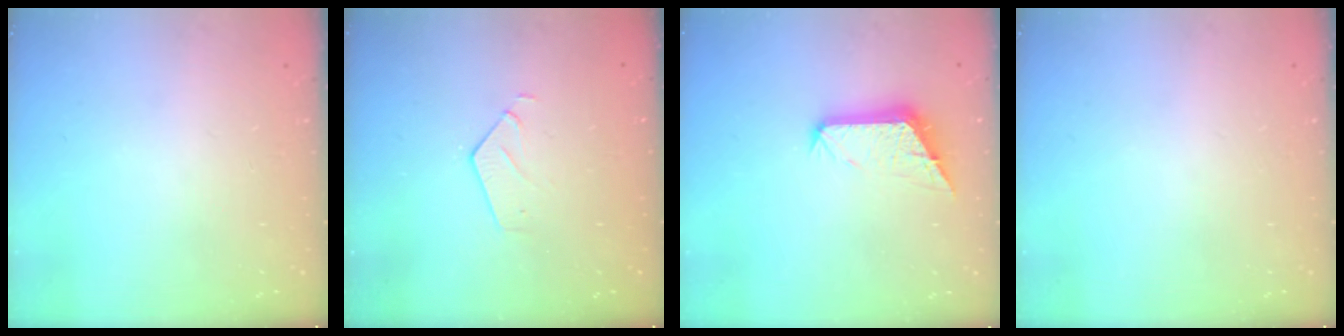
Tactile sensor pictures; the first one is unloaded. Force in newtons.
{"total": 2.6, "press": 2.6, "slide": 0.2}
{"total": 10.9, "press": 10.9, "slide": 0.3}
{"total": 0.0}